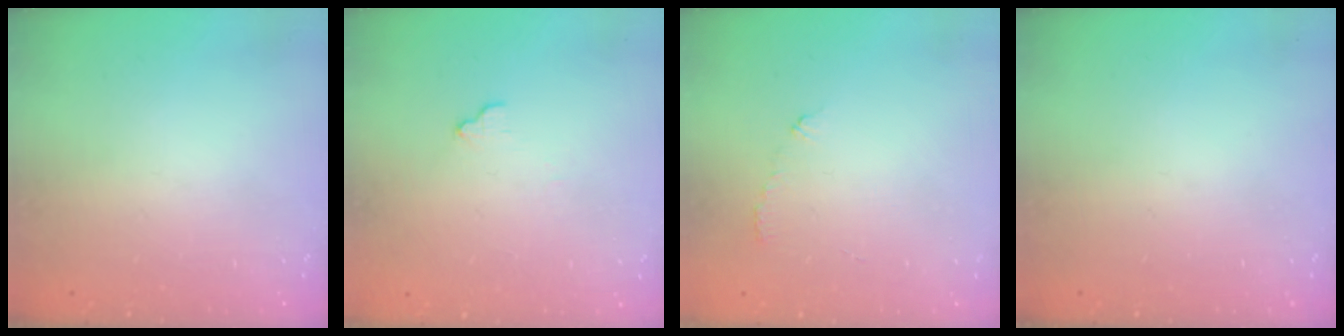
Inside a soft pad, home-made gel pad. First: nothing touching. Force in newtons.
{"total": 4.4, "press": 4.3, "slide": 0.2}
{"total": 3.6, "press": 3.6, "slide": 0.3}
{"total": 0.0}